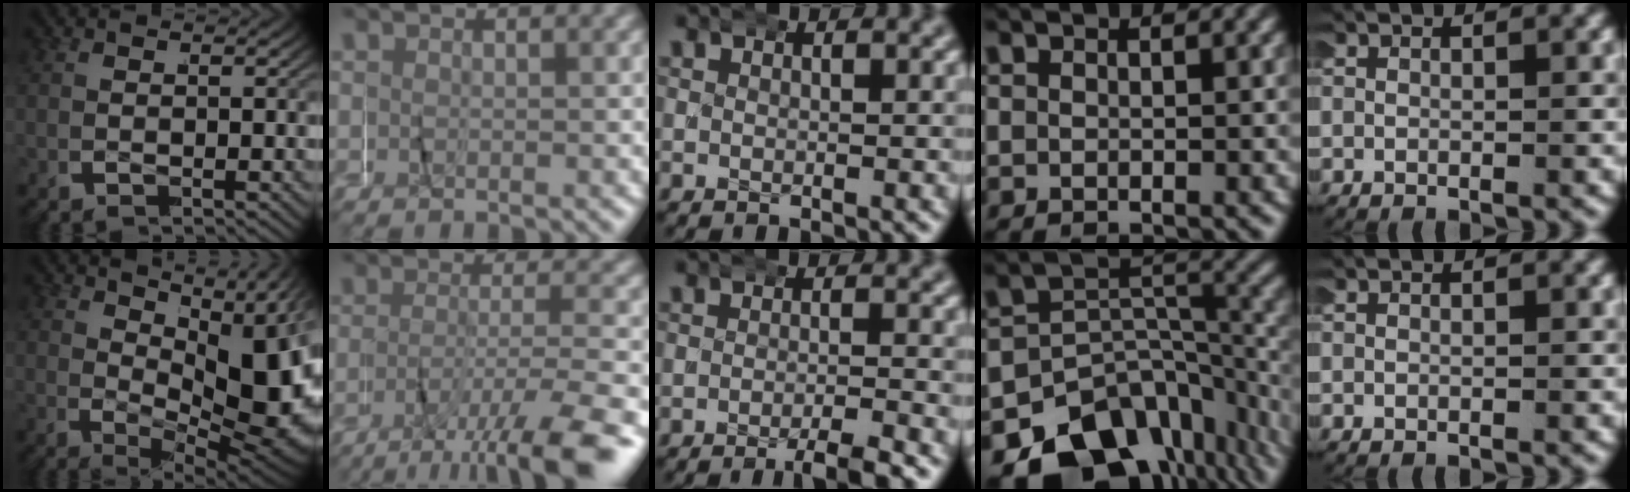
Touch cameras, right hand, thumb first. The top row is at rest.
{"thumb": {"total": 14.6, "force": [-0.7, 7.5, 12.5], "torque": [-0.204, -0.028, 0.014]}, "index": {"total": 7.5, "force": [-5.3, 0.9, 5.2], "torque": [-0.087, -0.017, -0.081]}, "middle": {"total": 2.8, "force": [-1.7, 0.1, 2.2], "torque": [-0.031, 0.006, -0.035]}, "ring": {"total": 17.3, "force": [-9.9, 10.3, 9.6], "torque": [-0.141, -0.056, -0.134]}}